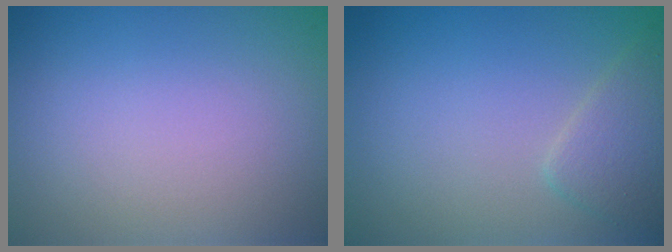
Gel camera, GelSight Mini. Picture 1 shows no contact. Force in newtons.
{"total": 2.3, "press": 2.3, "slide": 0.0}